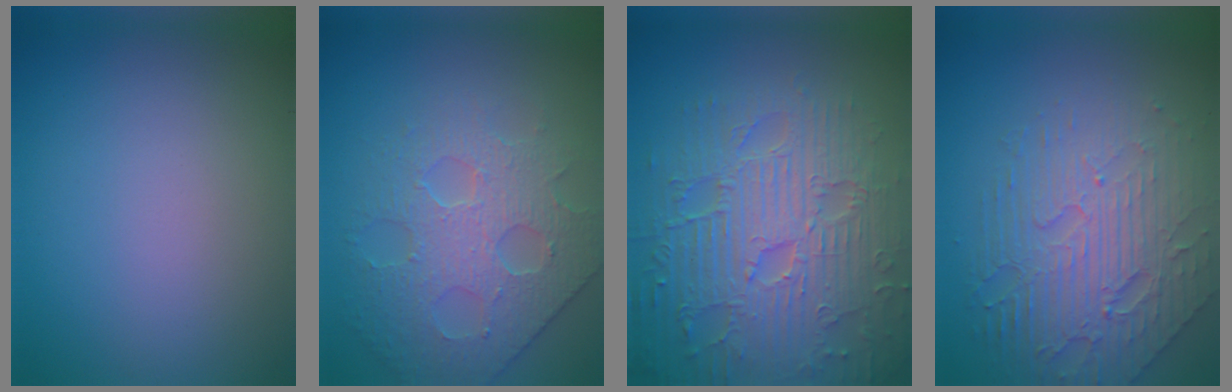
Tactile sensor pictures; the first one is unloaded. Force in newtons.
{"total": 4.2, "press": 4.2, "slide": 0.3}
{"total": 9.6, "press": 6.9, "slide": 6.7}
{"total": 6.8, "press": 4.9, "slide": 4.8}